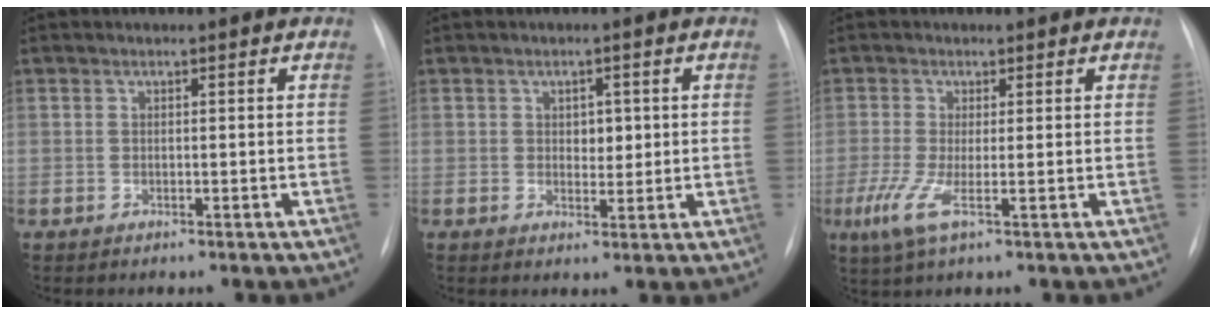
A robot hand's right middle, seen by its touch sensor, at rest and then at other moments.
{"total": 2.7, "force": [0.6, 1.8, 1.8], "torque": [-0.020, 0.000, 0.009]}
{"total": 4.1, "force": [-1.2, 0.3, 3.9], "torque": [-0.090, -0.014, -0.024]}